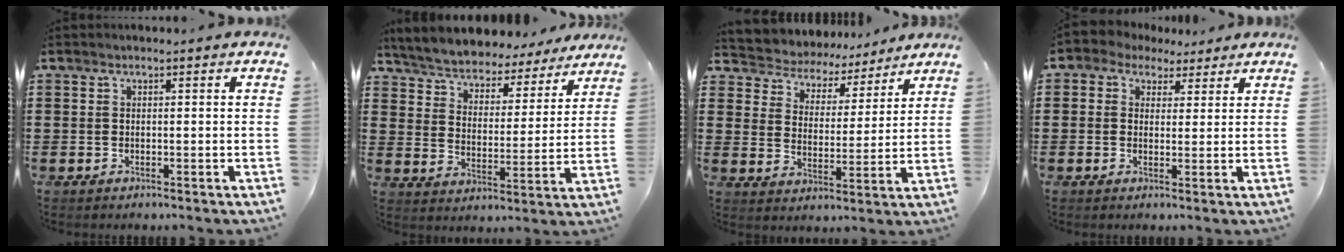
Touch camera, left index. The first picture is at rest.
{"total": 5.5, "force": [5.5, 0.3, 0.3], "torque": [-0.036, -0.042, 0.092]}
{"total": 4.7, "force": [4.5, 1.2, -0.4], "torque": [-0.024, -0.035, 0.074]}
{"total": 2.4, "force": [1.2, 2.1, 0.1], "torque": [-0.016, 0.007, 0.019]}